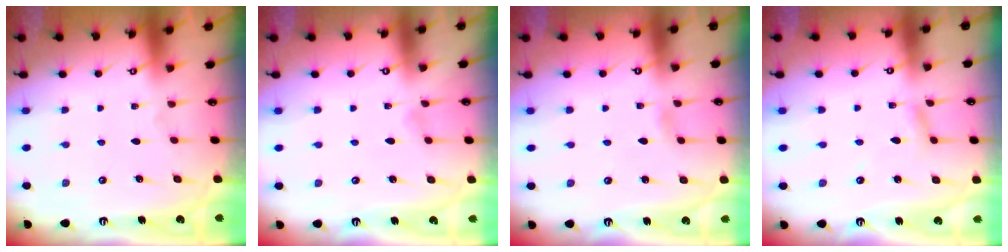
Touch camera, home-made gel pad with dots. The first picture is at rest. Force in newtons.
{"total": 1.9, "press": 1.9, "slide": 0.2}
{"total": 1.7, "press": 1.7, "slide": 0.2}
{"total": 2.8, "press": 2.8, "slide": 0.1}